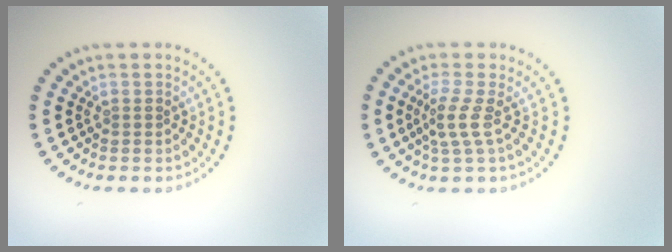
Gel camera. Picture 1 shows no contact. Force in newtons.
{"total": 2.2, "press": 1.4, "slide": 1.6}